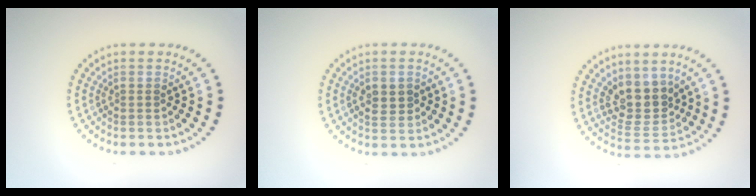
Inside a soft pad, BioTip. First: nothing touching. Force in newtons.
{"total": 1.6, "press": 1.6, "slide": 0.1}
{"total": 3.8, "press": 3.4, "slide": 1.6}